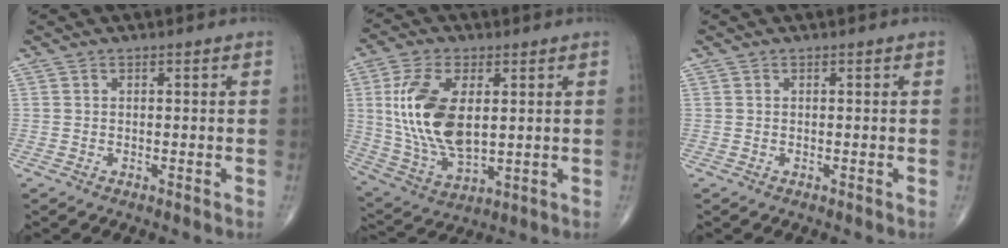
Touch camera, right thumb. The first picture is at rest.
{"total": 16.5, "force": [2.7, 8.6, 13.8], "torque": [-0.273, -0.014, 0.062]}
{"total": 0.0}